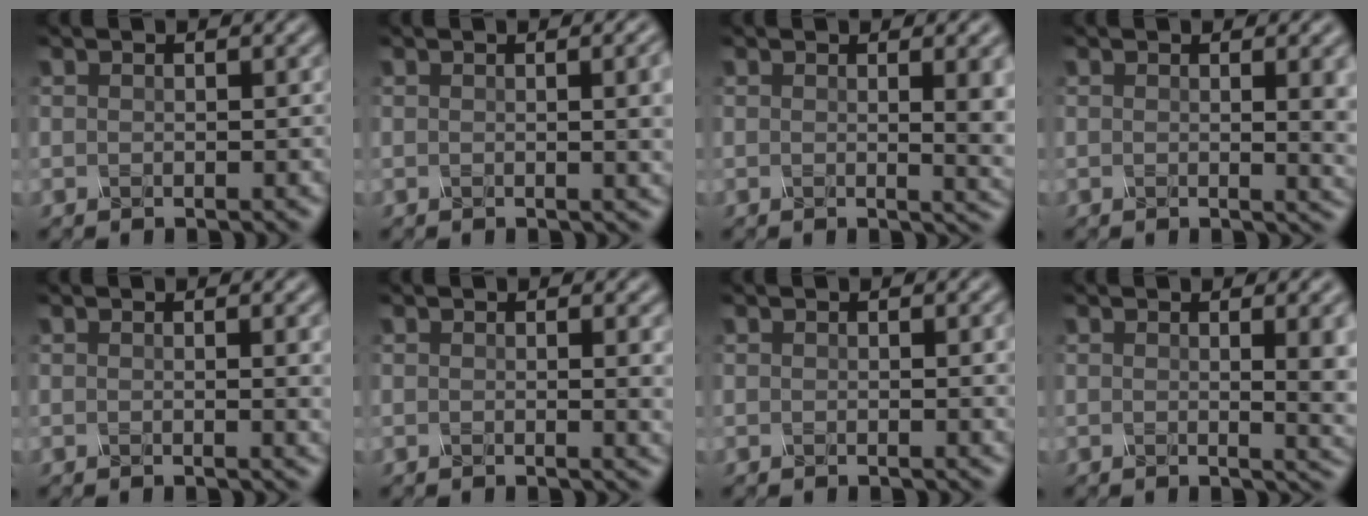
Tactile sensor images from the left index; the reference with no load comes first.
{"total": 4.9, "force": [0.3, 1.9, 4.5], "torque": [-0.030, 0.008, 0.004]}
{"total": 5.8, "force": [0.6, 2.0, 5.3], "torque": [-0.041, -0.002, 0.010]}
{"total": 4.6, "force": [0.5, 1.5, 4.3], "torque": [-0.036, -0.001, 0.007]}
{"total": 2.5, "force": [0.3, 0.8, 2.4], "torque": [-0.020, 0.000, 0.000]}
{"total": 2.6, "force": [0.3, 0.9, 2.4], "torque": [-0.020, -0.001, 0.000]}
{"total": 1.7, "force": [0.2, 0.5, 1.7], "torque": [-0.015, 0.002, -0.002]}
{"total": 6.4, "force": [0.6, 2.3, 5.9], "torque": [-0.042, -0.001, 0.010]}